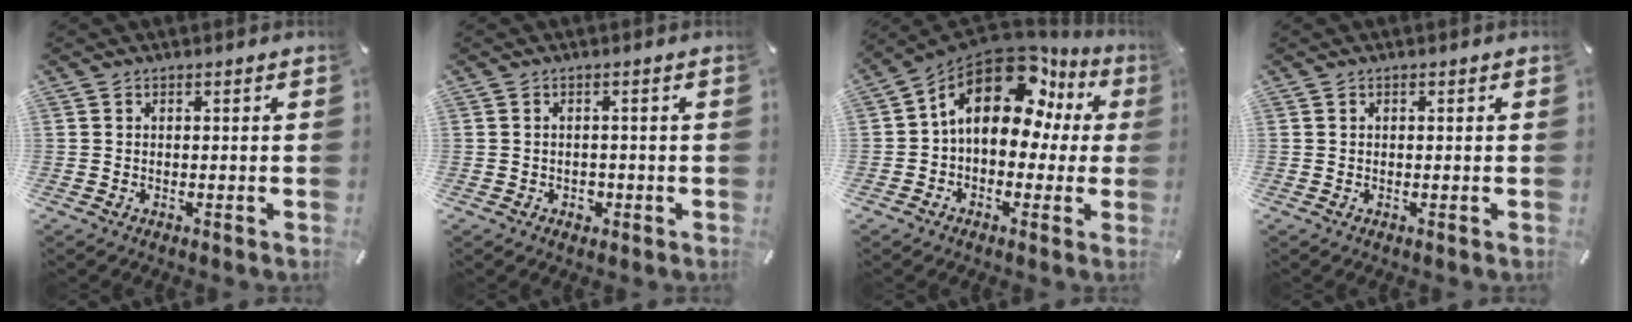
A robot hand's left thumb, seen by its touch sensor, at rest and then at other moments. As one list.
[{"total": 2.0, "force": [-0.5, 1.7, 1.0], "torque": [-0.019, 0.004, -0.010]}, {"total": 17.3, "force": [7.7, 10.5, 11.4], "torque": [-0.189, -0.045, 0.131]}, {"total": 0.5, "force": [0.1, 0.4, 0.4], "torque": [-0.006, 0.001, 0.000]}]